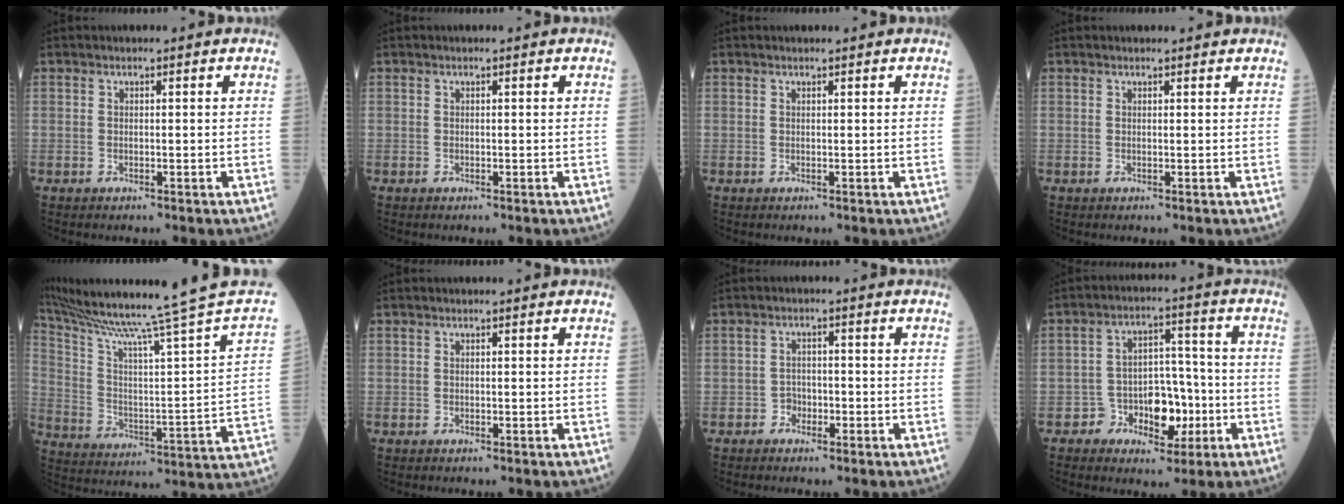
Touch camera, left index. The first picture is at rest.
{"total": 0.0}
{"total": 0.6, "force": [0.5, -0.1, 0.2], "torque": [-0.006, 0.001, 0.011]}
{"total": 1.1, "force": [1.1, 0.0, 0.1], "torque": [-0.009, 0.002, 0.012]}
{"total": 23.1, "force": [19.6, -3.7, 11.6], "torque": [-0.193, -0.090, 0.285]}
{"total": 0.0}
{"total": 2.0, "force": [-1.2, 1.5, 0.7], "torque": [-0.006, 0.007, -0.023]}
{"total": 8.3, "force": [-3.2, 5.4, 5.4], "torque": [-0.081, 0.023, -0.045]}